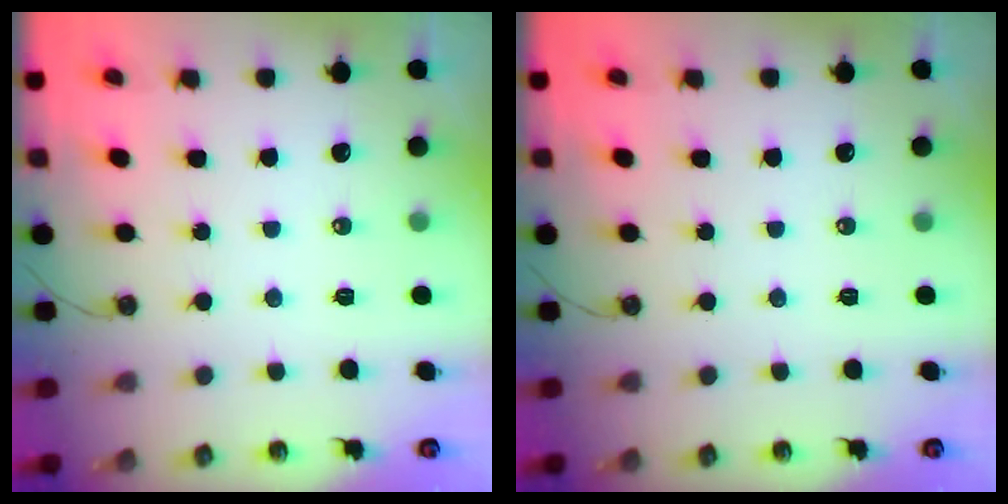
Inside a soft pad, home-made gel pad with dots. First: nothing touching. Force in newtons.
{"total": 0.0}